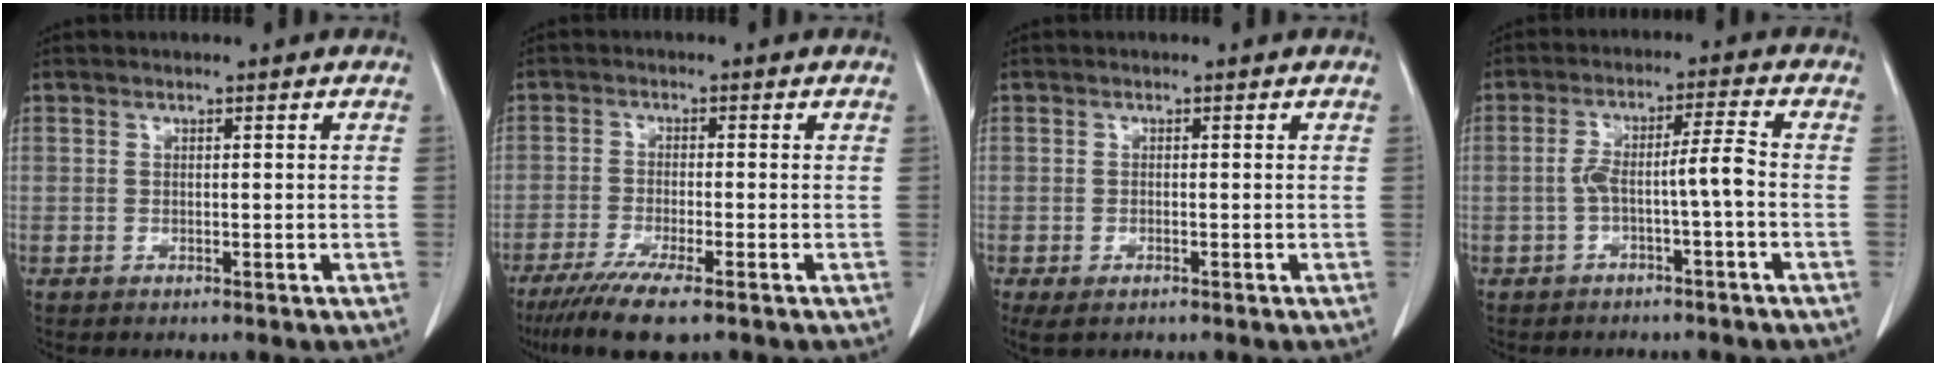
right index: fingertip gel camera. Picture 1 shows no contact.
{"total": 7.7, "force": [-5.3, 0.3, 5.6], "torque": [-0.093, -0.019, -0.086]}
{"total": 2.4, "force": [-1.5, 0.9, 1.6], "torque": [-0.034, -0.006, -0.017]}
{"total": 5.2, "force": [-1.6, -0.2, 5.0], "torque": [-0.094, 0.024, -0.022]}